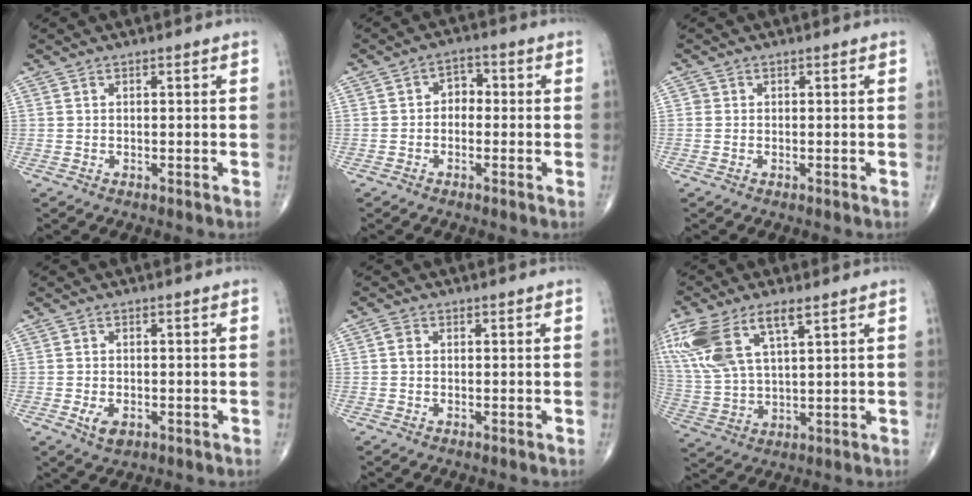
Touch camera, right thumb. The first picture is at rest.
{"total": 3.6, "force": [-0.4, 2.8, 2.3], "torque": [-0.014, 0.017, -0.019]}
{"total": 0.7, "force": [0.0, 0.6, 0.1], "torque": [0.003, 0.003, -0.001]}
{"total": 3.5, "force": [-1.1, 2.0, 2.6], "torque": [-0.043, -0.002, -0.013]}
{"total": 1.3, "force": [0.1, 1.0, 0.8], "torque": [-0.012, 0.002, -0.001]}
{"total": 15.4, "force": [7.4, 6.5, 11.8], "torque": [-0.263, -0.011, 0.151]}